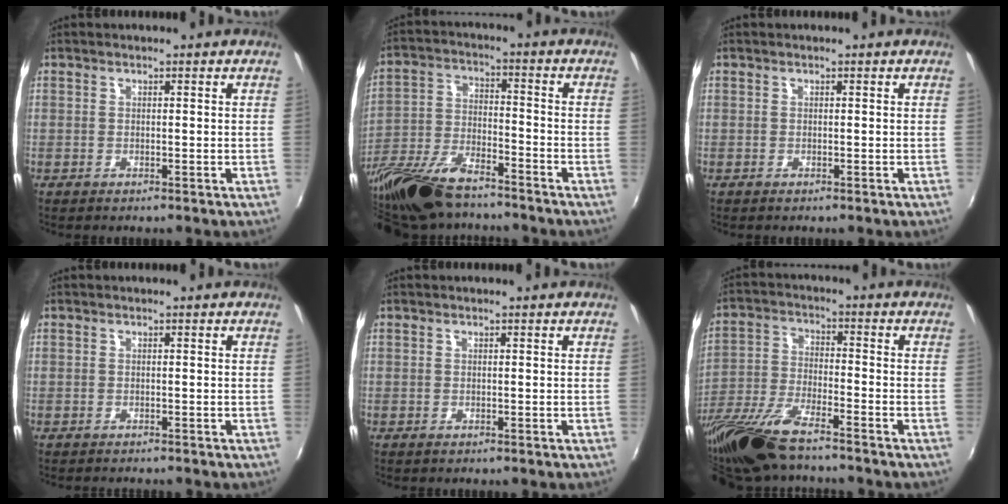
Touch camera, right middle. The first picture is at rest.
{"total": 19.5, "force": [-15.2, 6.3, 10.6], "torque": [-0.231, -0.043, -0.278]}
{"total": 0.0}
{"total": 0.9, "force": [-0.9, 0.1, 0.2], "torque": [-0.005, -0.005, -0.014]}
{"total": 0.0}
{"total": 16.3, "force": [-13.0, 3.1, 9.3], "torque": [-0.203, -0.042, -0.245]}